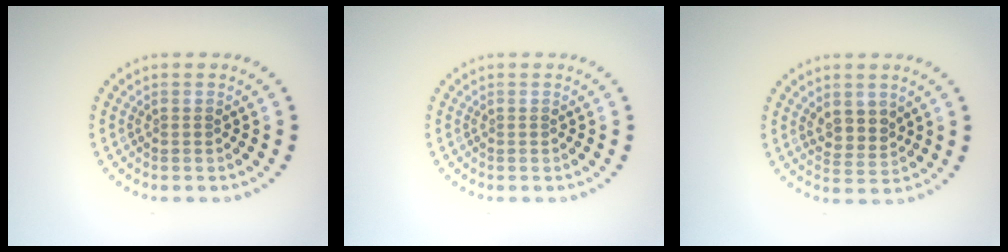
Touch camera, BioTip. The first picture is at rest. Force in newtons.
{"total": 0.0}
{"total": 2.4, "press": 2.2, "slide": 1.1}